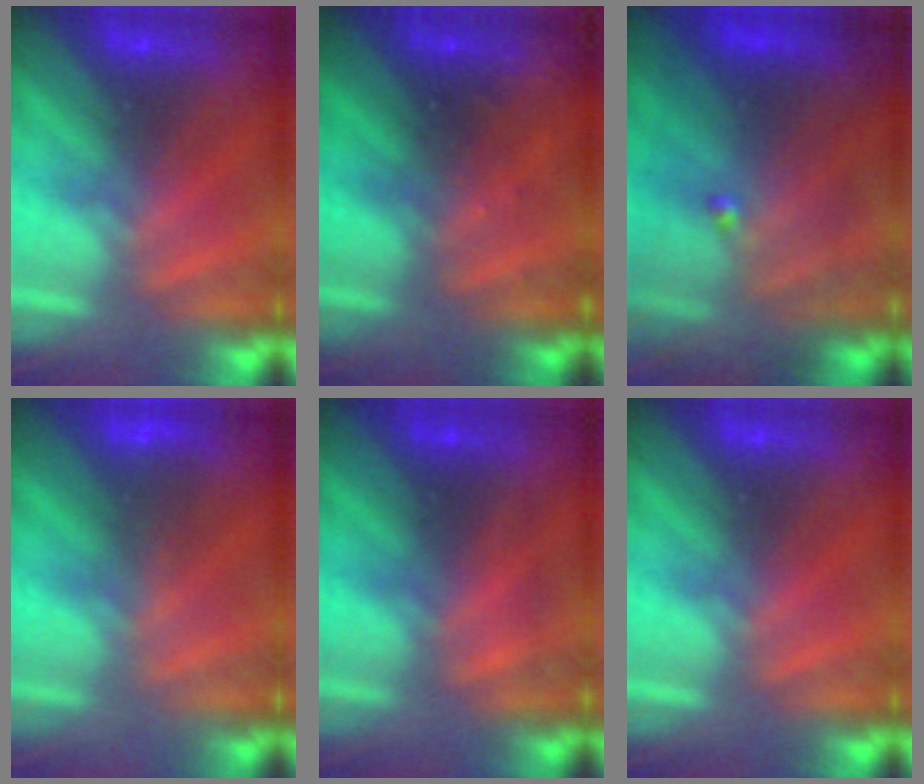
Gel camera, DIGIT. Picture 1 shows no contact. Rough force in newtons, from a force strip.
{"total": 2.8}
{"total": 7.2}
{"total": 3.2}
{"total": 1.8}
{"total": 0.0}